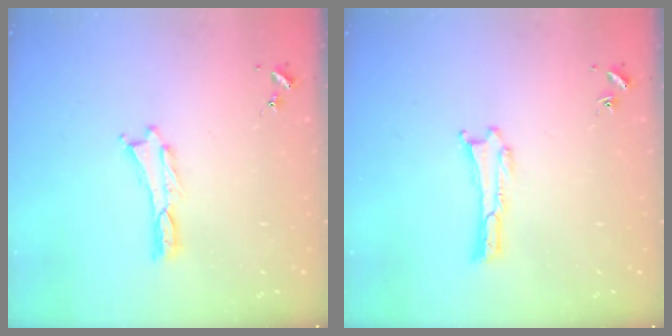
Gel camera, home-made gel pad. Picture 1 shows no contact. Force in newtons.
{"total": 0.0}